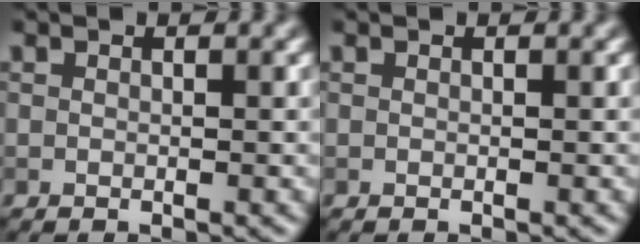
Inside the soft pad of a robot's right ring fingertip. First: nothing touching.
{"total": 0.0}